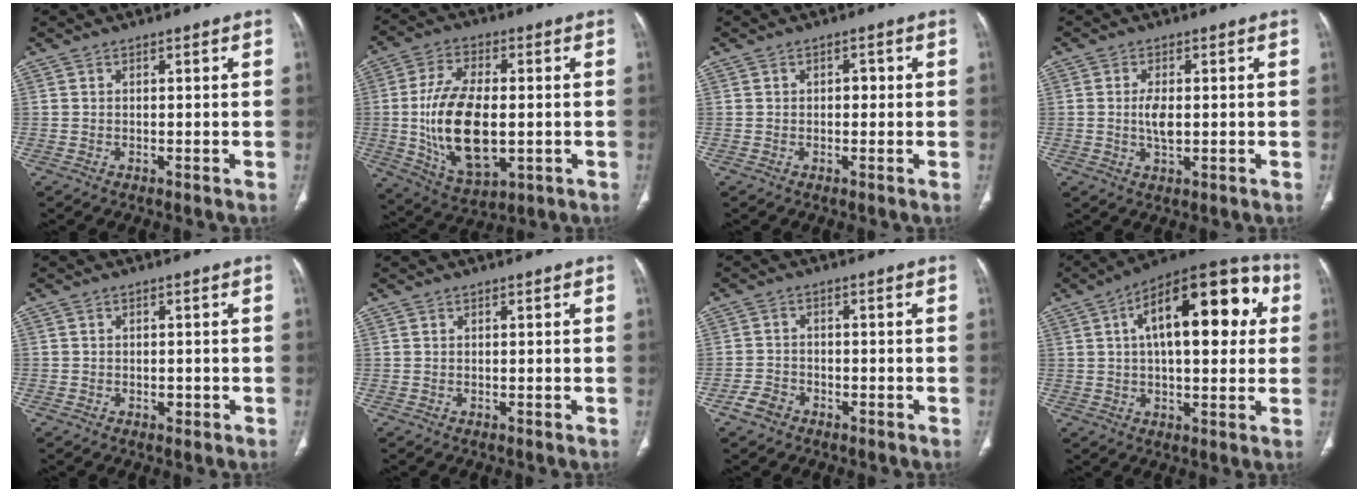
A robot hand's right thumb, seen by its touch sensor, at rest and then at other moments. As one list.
[{"total": 17.5, "force": [-1.4, 9.1, 14.9], "torque": [-0.274, -0.006, -0.011]}, {"total": 1.5, "force": [0.0, 1.1, 1.1], "torque": [-0.005, 0.005, -0.003]}, {"total": 3.9, "force": [0.1, 1.8, 3.5], "torque": [-0.070, -0.005, 0.002]}, {"total": 1.2, "force": [-0.5, 1.0, 0.5], "torque": [-0.003, 0.003, -0.006]}, {"total": 0.0}, {"total": 3.2, "force": [-2.1, 2.2, 0.9], "torque": [-0.016, 0.016, -0.038]}, {"total": 22.4, "force": [5.4, 10.0, 19.3], "torque": [-0.259, 0.028, 0.071]}]